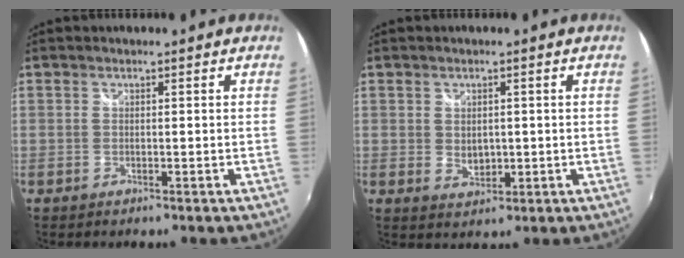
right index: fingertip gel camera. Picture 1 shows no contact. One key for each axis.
{"total": 3.2, "fx": 0.1, "fy": 2.5, "fz": 2.0, "tx": -0.030, "ty": -0.003, "tz": 0.005}